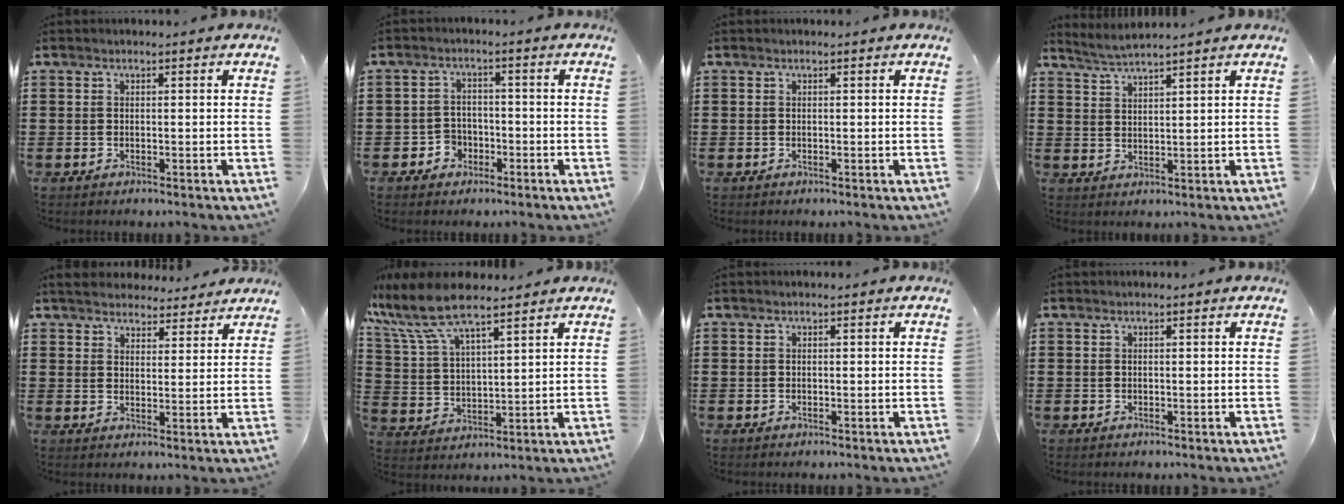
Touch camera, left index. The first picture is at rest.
{"total": 3.1, "force": [-2.0, 2.2, 0.7], "torque": [-0.021, 0.005, -0.042]}
{"total": 0.0}
{"total": 2.8, "force": [2.7, -0.5, 0.5], "torque": [-0.017, -0.005, 0.050]}
{"total": 4.2, "force": [4.1, 0.7, 0.6], "torque": [-0.025, -0.015, 0.075]}
{"total": 9.2, "force": [7.3, 2.3, 5.0], "torque": [-0.131, -0.026, 0.130]}
{"total": 0.0}
{"total": 0.0}